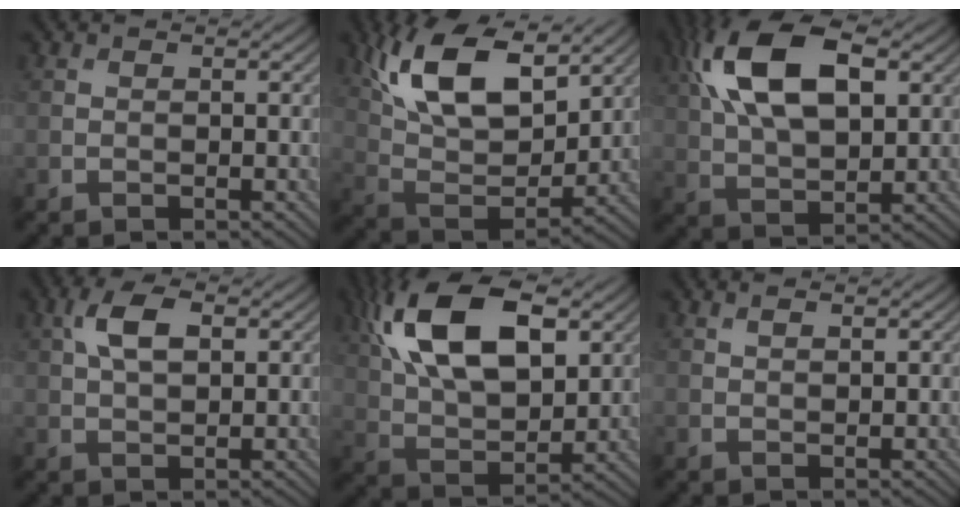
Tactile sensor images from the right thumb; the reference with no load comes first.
{"total": 14.6, "force": [7.6, 6.8, 10.4], "torque": [-0.213, 0.003, 0.134]}
{"total": 14.5, "force": [5.3, 7.3, 11.4], "torque": [-0.233, 0.018, 0.091]}
{"total": 5.1, "force": [1.7, 2.5, 4.1], "torque": [-0.092, 0.007, 0.029]}
{"total": 15.8, "force": [6.4, 8.0, 12.0], "torque": [-0.257, 0.017, 0.116]}
{"total": 1.0, "force": [0.7, 0.2, 0.7], "torque": [-0.017, 0.002, 0.015]}